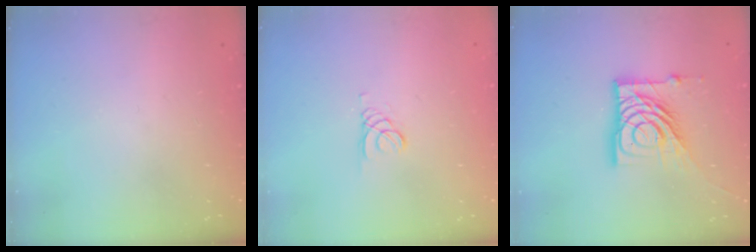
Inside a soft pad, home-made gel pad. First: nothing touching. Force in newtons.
{"total": 1.5, "press": 1.5, "slide": 0.1}
{"total": 15.9, "press": 15.8, "slide": 1.4}